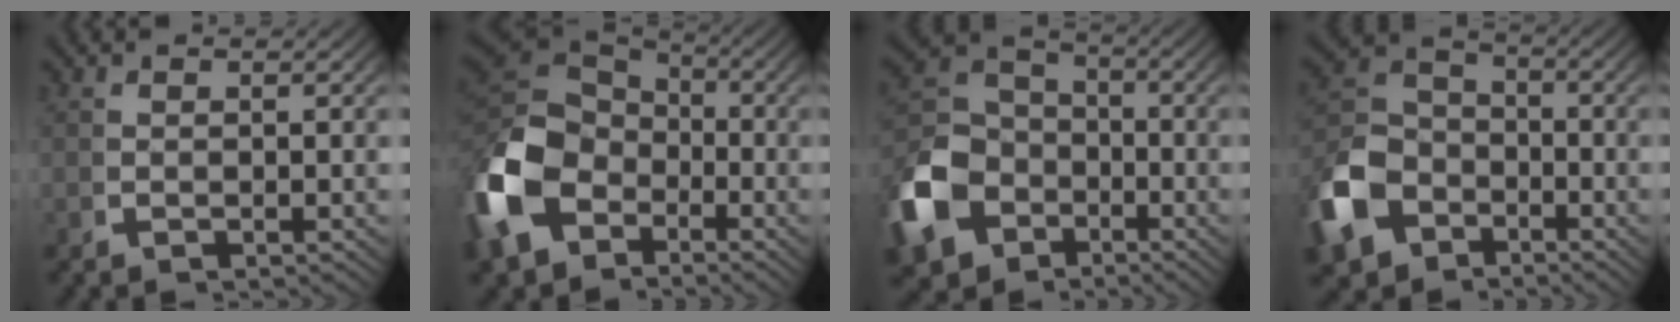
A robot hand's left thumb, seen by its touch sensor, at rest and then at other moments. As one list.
[{"total": 11.5, "force": [-1.6, 8.6, 7.4], "torque": [-0.172, -0.024, -0.011]}, {"total": 11.4, "force": [-3.3, 9.1, 6.0], "torque": [-0.131, -0.032, -0.050]}, {"total": 10.2, "force": [-3.5, 8.0, 5.2], "torque": [-0.115, -0.031, -0.054]}]